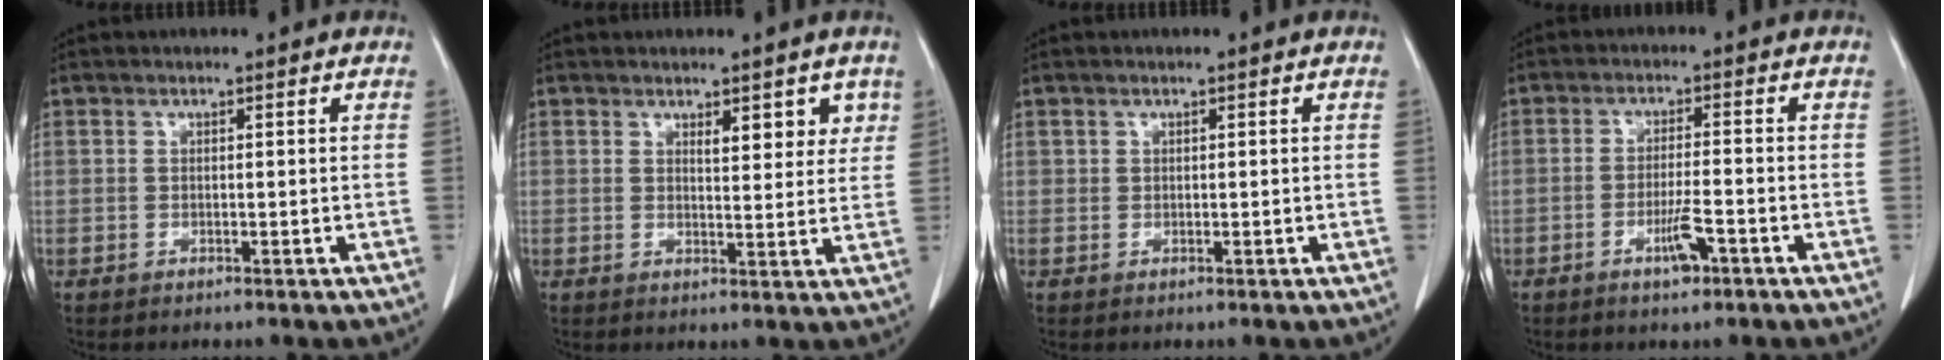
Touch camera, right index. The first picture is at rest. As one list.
[{"total": 4.5, "force": [2.5, 1.8, 3.2], "torque": [-0.035, -0.001, 0.035]}, {"total": 0.6, "force": [0.4, 0.5, 0.0], "torque": [0.008, 0.000, 0.003]}, {"total": 4.4, "force": [-2.3, 0.7, 3.7], "torque": [-0.068, -0.002, -0.039]}]